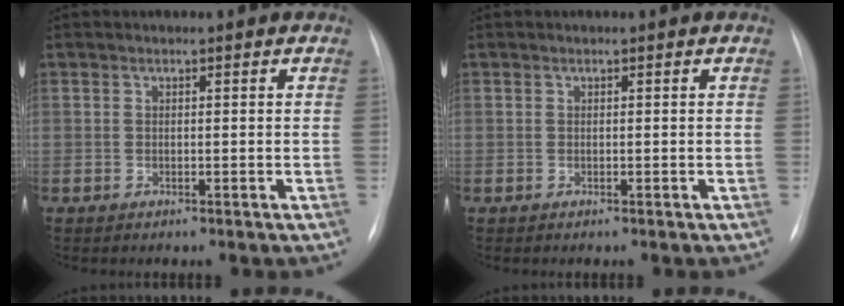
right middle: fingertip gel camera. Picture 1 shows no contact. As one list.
[{"total": 0.0}]